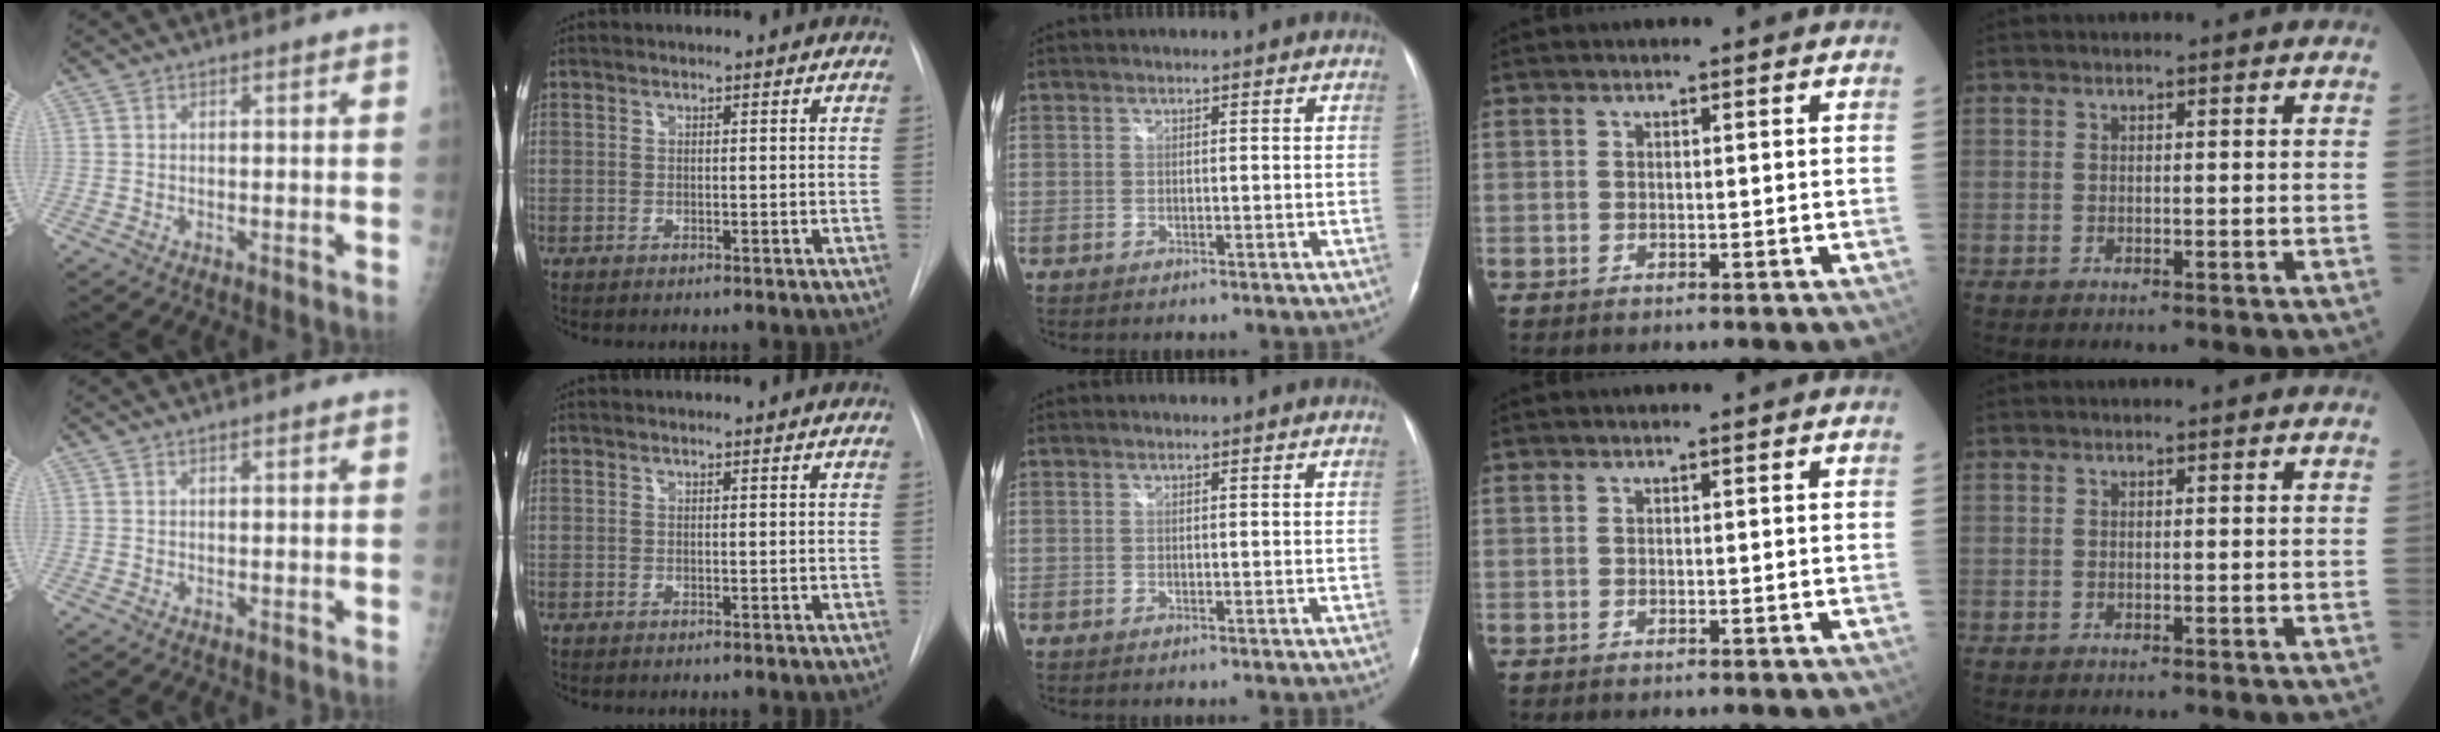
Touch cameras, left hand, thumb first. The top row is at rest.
{"index": {"total": 0.5, "force": [0.5, 0.0, 0.2], "torque": [-0.005, 0.004, 0.007]}}